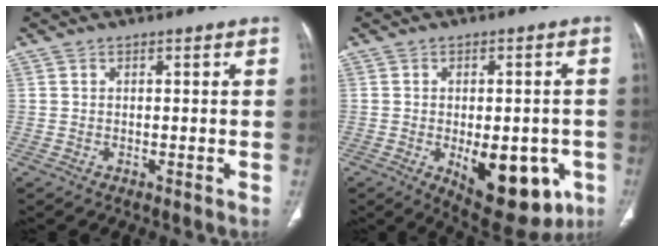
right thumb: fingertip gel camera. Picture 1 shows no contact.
{"total": 16.0, "force": [-5.3, 8.1, 12.8], "torque": [-0.141, 0.001, -0.051]}